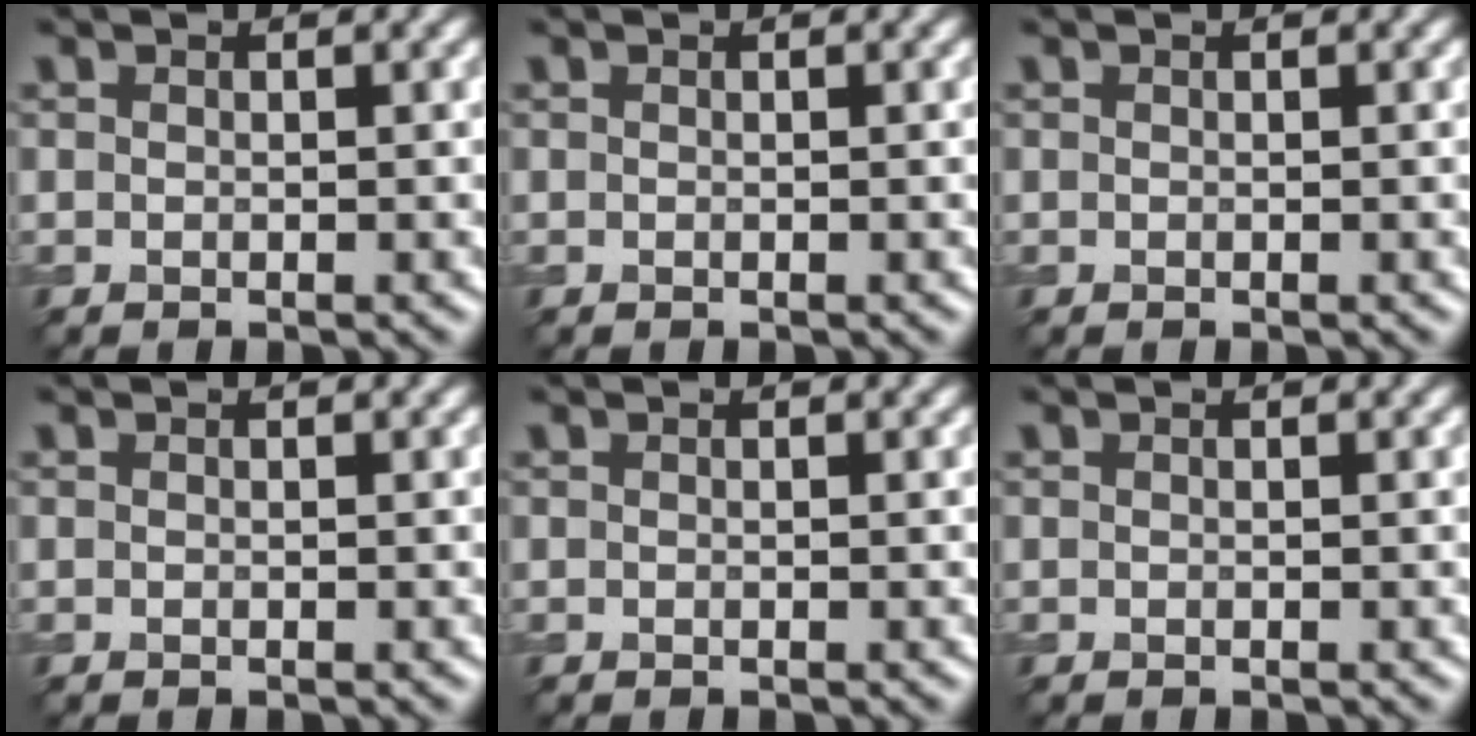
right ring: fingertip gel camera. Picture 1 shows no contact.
{"total": 0.0}
{"total": 0.0}
{"total": 0.0}
{"total": 0.0}
{"total": 0.0}